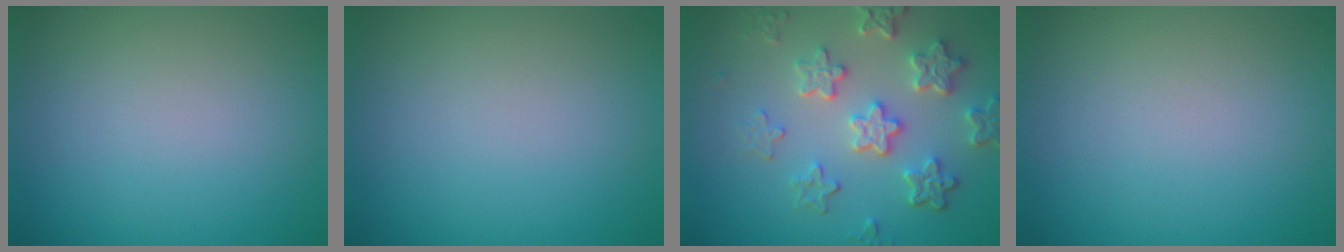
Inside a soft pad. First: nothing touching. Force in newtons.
{"total": 0.0}
{"total": 5.6, "press": 4.4, "slide": 3.6}
{"total": 0.0}